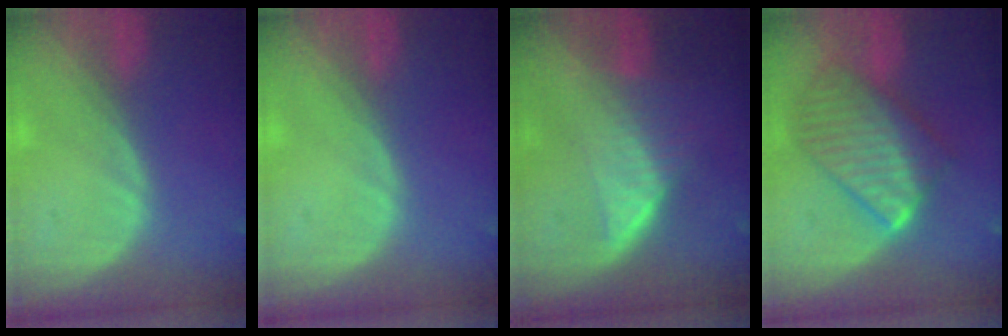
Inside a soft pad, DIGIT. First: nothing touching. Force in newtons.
{"total": 0.0}
{"total": 6.5, "press": 5.8, "slide": 3.0}
{"total": 10.1, "press": 10.1, "slide": 0.7}